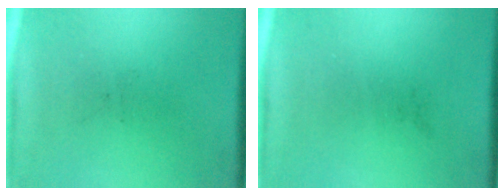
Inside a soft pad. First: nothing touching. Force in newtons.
{"total": 0.0}